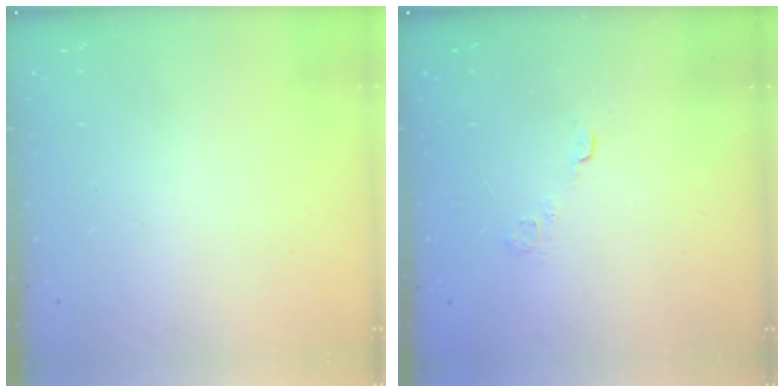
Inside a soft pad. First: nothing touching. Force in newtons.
{"total": 2.6, "press": 2.2, "slide": 1.4}